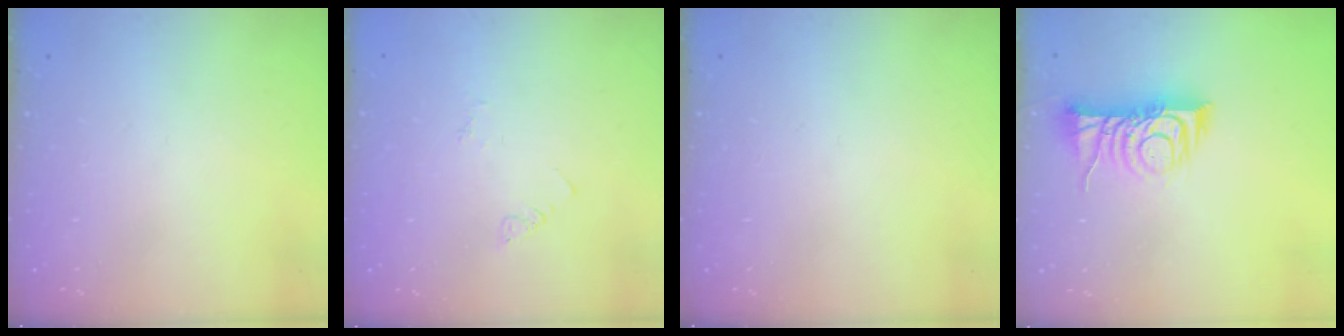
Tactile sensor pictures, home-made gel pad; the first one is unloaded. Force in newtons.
{"total": 2.5, "press": 2.5, "slide": 0.4}
{"total": 0.0}
{"total": 10.0, "press": 10.0, "slide": 0.3}